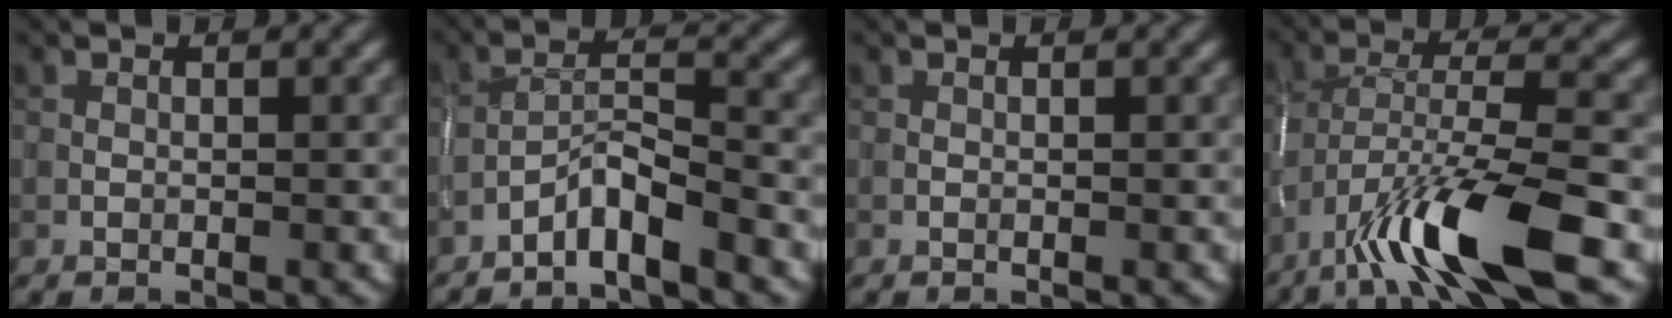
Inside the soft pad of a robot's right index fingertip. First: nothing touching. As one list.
[{"total": 3.2, "force": [-2.6, 0.2, 1.8], "torque": [-0.034, 0.014, -0.054]}, {"total": 0.0}, {"total": 10.6, "force": [-6.1, 2.3, 8.3], "torque": [-0.148, 0.006, -0.113]}]